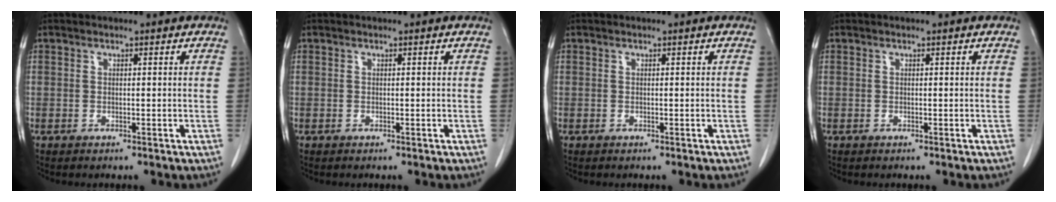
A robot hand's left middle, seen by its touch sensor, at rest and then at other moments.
{"total": 0.0}
{"total": 0.0}
{"total": 0.0}